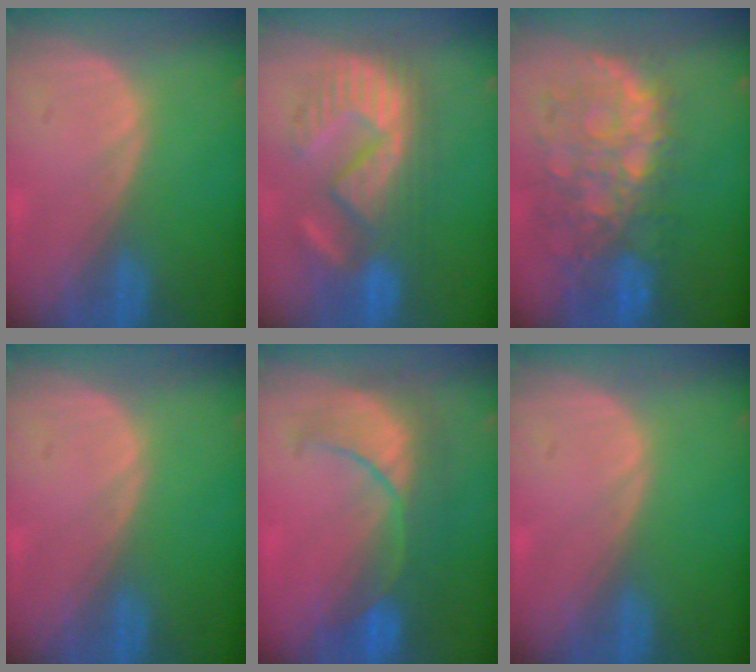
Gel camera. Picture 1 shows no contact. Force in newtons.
{"total": 10.3, "press": 10.2, "slide": 1.7}
{"total": 11.1, "press": 9.7, "slide": 5.5}
{"total": 0.0}
{"total": 8.7, "press": 8.5, "slide": 2.1}
{"total": 0.0}